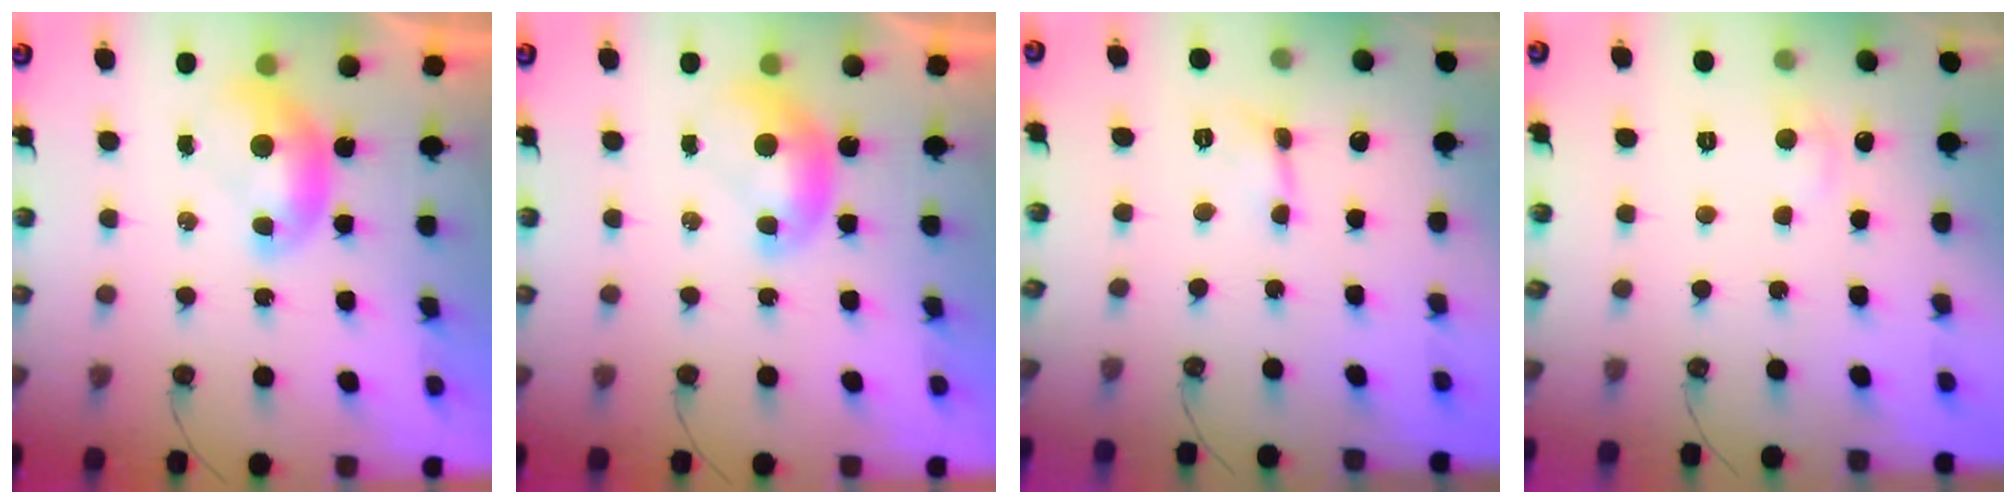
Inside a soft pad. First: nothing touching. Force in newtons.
{"total": 0.0}
{"total": 0.5, "press": 0.5, "slide": 0.3}
{"total": 1.1, "press": 0.8, "slide": 0.8}